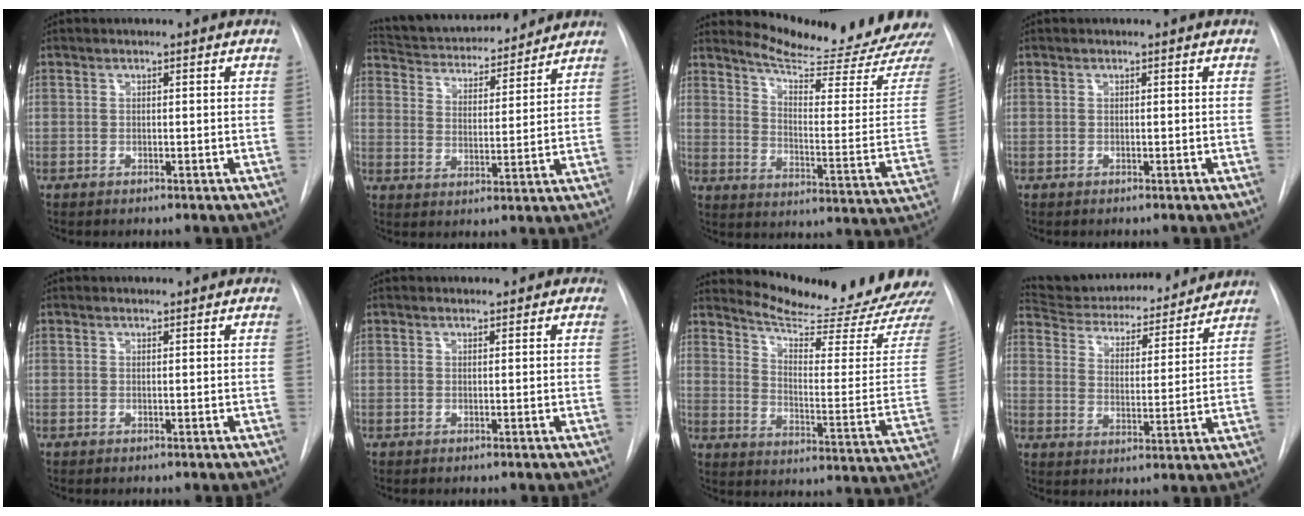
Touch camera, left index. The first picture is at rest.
{"total": 16.4, "force": [15.2, 3.6, 5.0], "torque": [-0.084, 0.015, 0.234]}
{"total": 18.0, "force": [17.4, -1.6, 4.4], "torque": [-0.076, -0.128, 0.223]}
{"total": 0.0}
{"total": 0.9, "force": [0.9, 0.2, 0.1], "torque": [-0.008, 0.008, 0.015]}
{"total": 1.9, "force": [1.5, 1.1, 0.3], "torque": [0.007, 0.010, 0.011]}
{"total": 19.8, "force": [19.1, -0.9, 5.2], "torque": [-0.087, -0.131, 0.244]}
{"total": 23.0, "force": [21.6, 4.7, 6.6], "torque": [-0.098, -0.031, 0.297]}